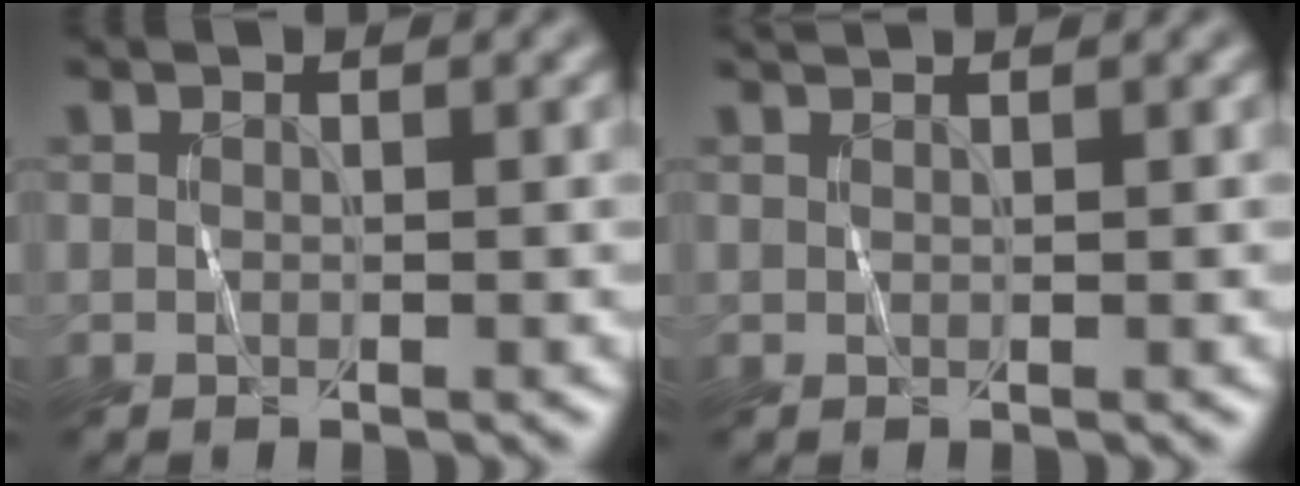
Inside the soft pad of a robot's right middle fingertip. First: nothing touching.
{"total": 1.0, "force": [0.9, 0.0, 0.4], "torque": [-0.005, 0.001, 0.012]}